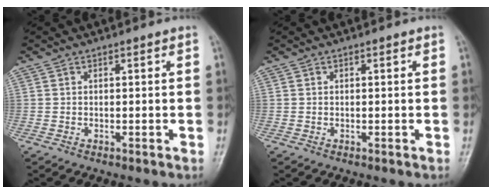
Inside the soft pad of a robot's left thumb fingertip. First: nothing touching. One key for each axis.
{"total": 0.0}